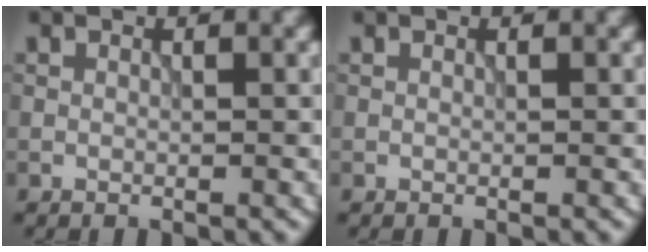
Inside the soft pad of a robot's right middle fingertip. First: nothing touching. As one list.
[{"total": 0.0}]